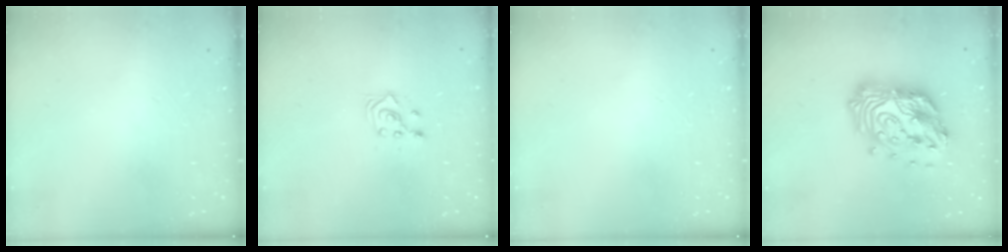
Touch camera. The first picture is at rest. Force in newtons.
{"total": 3.1, "press": 3.0, "slide": 0.9}
{"total": 0.0}
{"total": 20.7, "press": 20.7, "slide": 1.9}